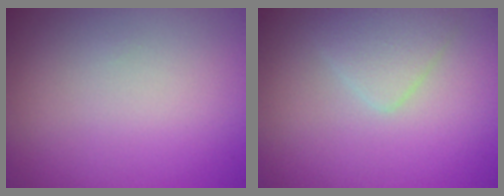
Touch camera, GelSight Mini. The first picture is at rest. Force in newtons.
{"total": 2.3, "press": 2.3, "slide": 0.1}